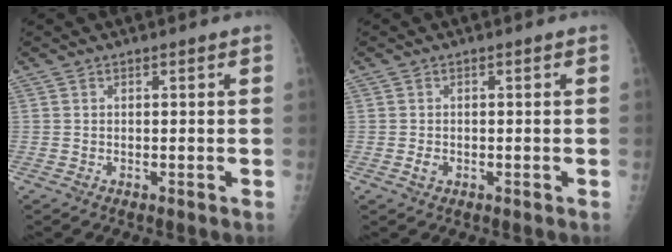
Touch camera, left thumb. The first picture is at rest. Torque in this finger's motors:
{"motor_torque": [-0.42, 0.34, 0.22, 0.19, 0.00]}